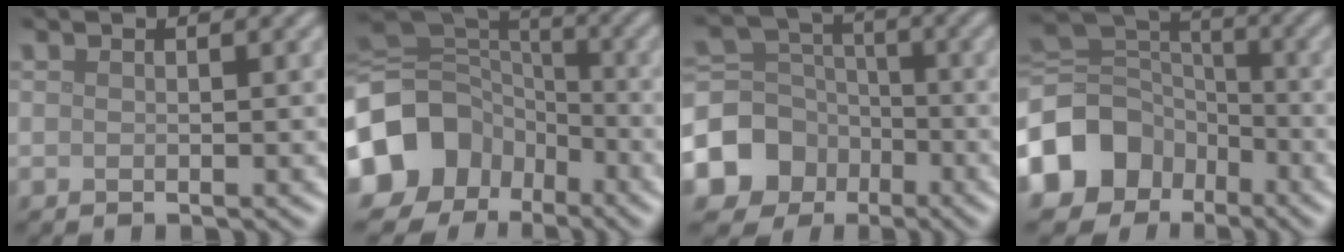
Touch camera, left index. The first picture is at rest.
{"total": 16.0, "force": [-6.6, 13.2, 6.3], "torque": [-0.161, -0.027, -0.138]}
{"total": 8.2, "force": [-3.7, 6.9, 2.5], "torque": [-0.060, 0.003, -0.090]}
{"total": 10.8, "force": [-5.1, 8.5, 4.3], "torque": [-0.110, -0.003, -0.111]}